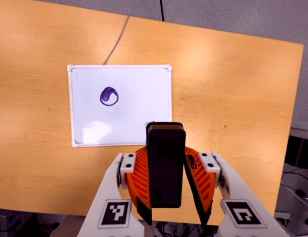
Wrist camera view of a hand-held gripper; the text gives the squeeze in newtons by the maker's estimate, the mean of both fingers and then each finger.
{"total": 4.4, "left": 3.7, "right": 5.0}